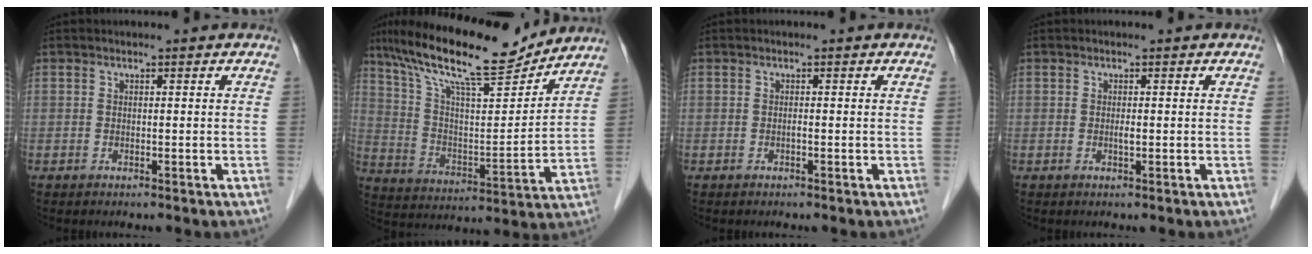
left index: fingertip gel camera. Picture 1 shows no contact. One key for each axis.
{"total": 19.1, "fx": 15.9, "fy": 2.7, "fz": 10.3, "tx": -0.184, "ty": 0.012, "tz": 0.271}
{"total": 0.0}
{"total": 0.7, "fx": 0.0, "fy": 0.1, "fz": 0.7, "tx": -0.014, "ty": -0.001, "tz": -0.002}